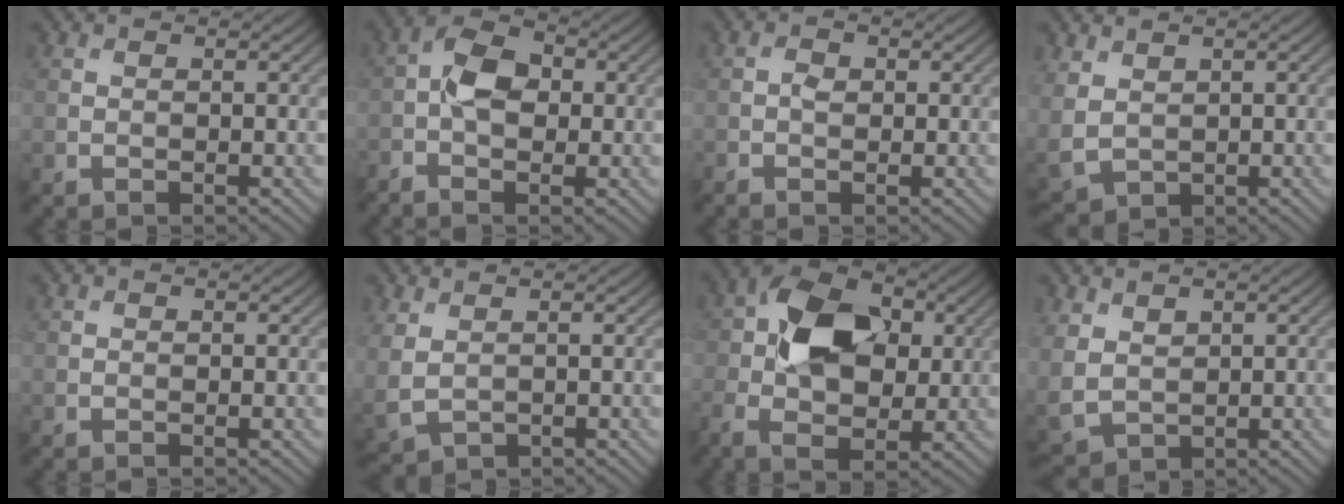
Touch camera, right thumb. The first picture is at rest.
{"total": 5.6, "force": [-0.9, 3.4, 4.4], "torque": [-0.089, 0.011, -0.028]}
{"total": 1.5, "force": [-0.2, 1.0, 1.1], "torque": [-0.022, 0.001, -0.008]}
{"total": 4.6, "force": [1.7, 3.3, 2.7], "torque": [-0.095, -0.009, 0.044]}
{"total": 0.0}
{"total": 3.4, "force": [0.9, 2.2, 2.4], "torque": [-0.077, -0.005, 0.024]}
{"total": 12.8, "force": [1.0, 8.3, 9.7], "torque": [-0.197, 0.015, 0.006]}
{"total": 5.1, "force": [2.0, 3.7, 2.9], "torque": [-0.101, -0.008, 0.051]}